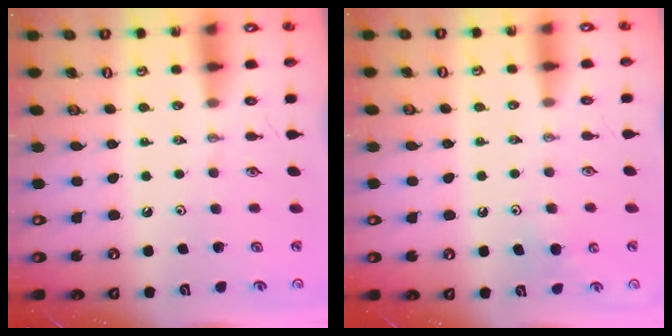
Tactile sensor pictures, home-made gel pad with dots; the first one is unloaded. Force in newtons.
{"total": 5.7, "press": 5.7, "slide": 0.6}